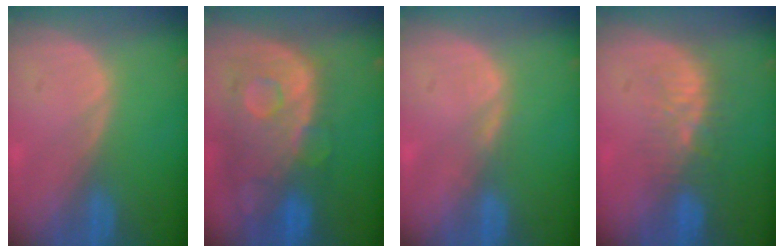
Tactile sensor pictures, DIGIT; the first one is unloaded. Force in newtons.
{"total": 12.0, "press": 10.1, "slide": 6.5}
{"total": 1.1, "press": 1.1, "slide": 0.2}
{"total": 5.7, "press": 5.3, "slide": 2.0}